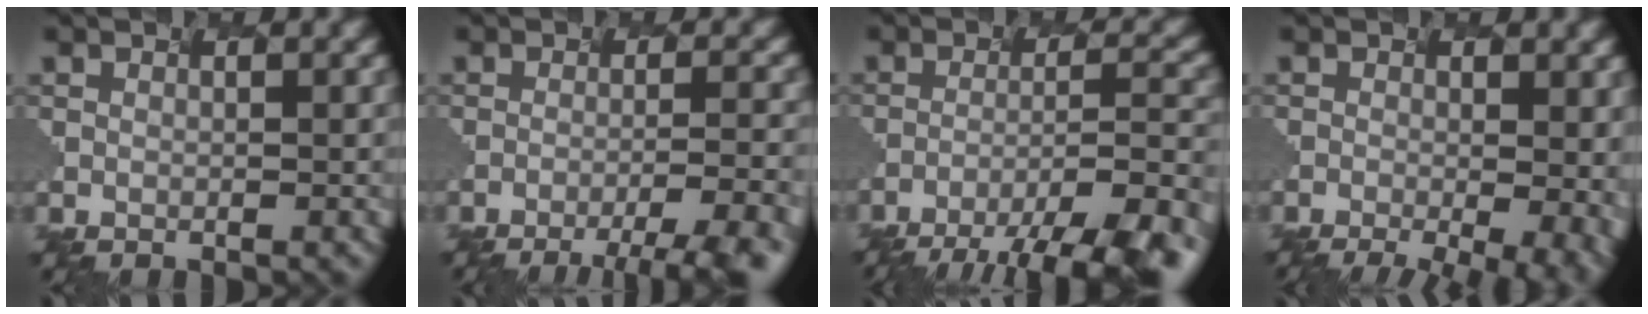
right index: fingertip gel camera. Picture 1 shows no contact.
{"total": 7.0, "force": [-4.7, 1.3, 5.0], "torque": [-0.055, 0.006, -0.055]}
{"total": 11.7, "force": [-9.2, 2.1, 7.0], "torque": [-0.096, -0.002, -0.114]}
{"total": 8.9, "force": [-2.8, 3.7, 7.6], "torque": [-0.039, -0.010, -0.013]}